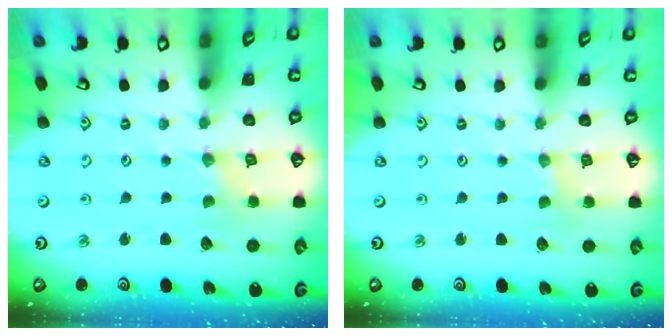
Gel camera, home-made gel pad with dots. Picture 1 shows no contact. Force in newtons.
{"total": 1.0, "press": 0.9, "slide": 0.3}